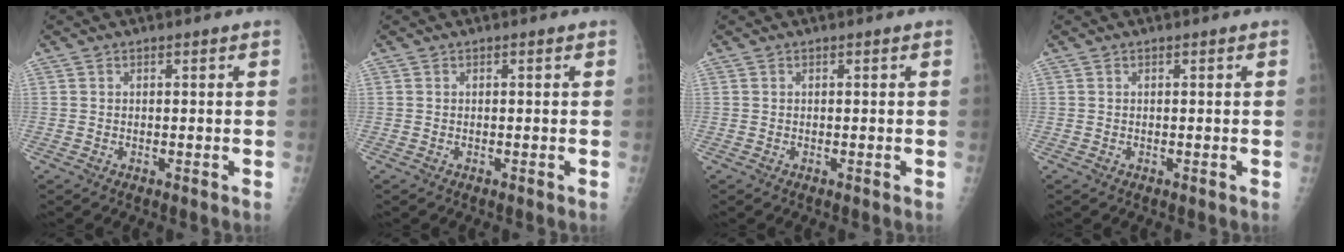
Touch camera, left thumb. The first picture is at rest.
{"total": 0.0}
{"total": 0.0}
{"total": 0.0}